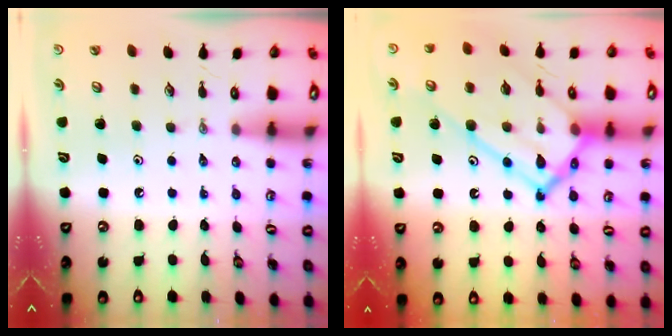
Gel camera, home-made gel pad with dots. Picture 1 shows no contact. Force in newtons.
{"total": 22.5, "press": 22.4, "slide": 2.0}